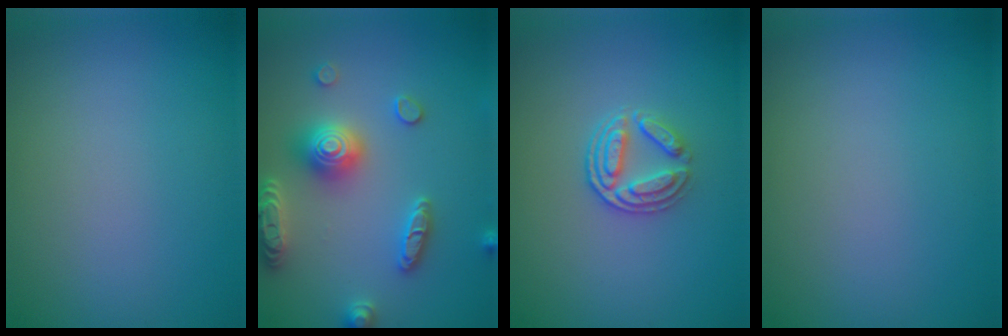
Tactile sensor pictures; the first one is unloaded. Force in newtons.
{"total": 5.4, "press": 5.3, "slide": 0.9}
{"total": 2.9, "press": 2.5, "slide": 1.6}
{"total": 0.0}